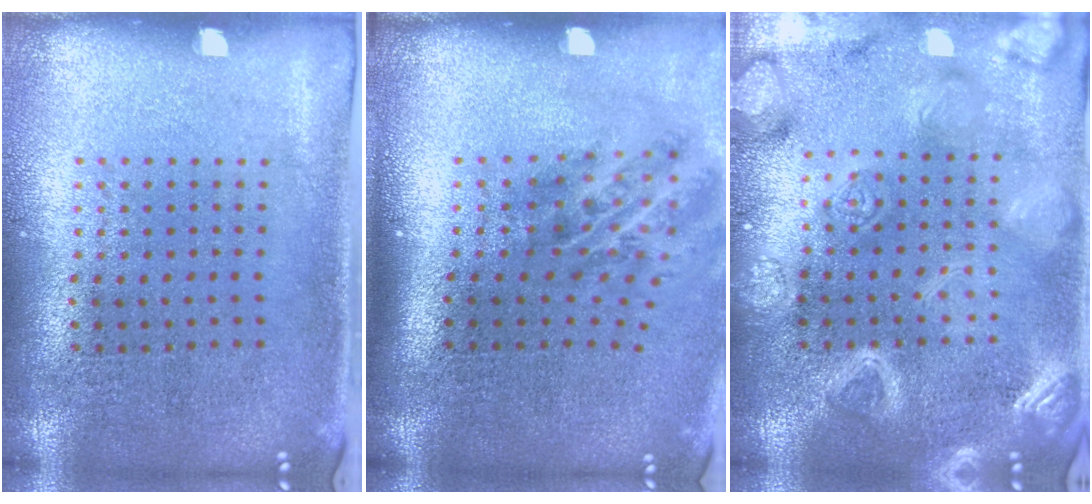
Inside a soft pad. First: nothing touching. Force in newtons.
{"total": 1.9, "press": 1.2, "slide": 1.5}
{"total": 5.8, "press": 5.7, "slide": 0.8}